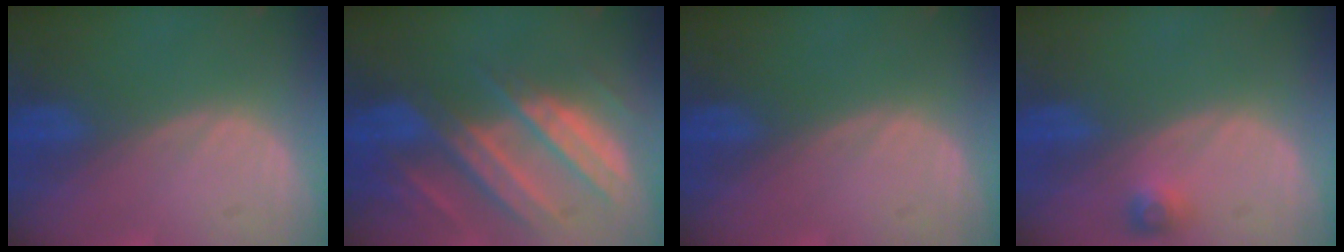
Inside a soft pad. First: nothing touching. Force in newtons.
{"total": 10.6, "press": 9.4, "slide": 5.0}
{"total": 0.0}
{"total": 2.3, "press": 2.2, "slide": 0.7}